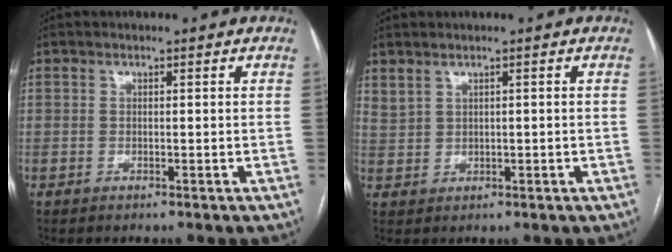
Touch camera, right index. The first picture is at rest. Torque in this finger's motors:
{"motor_torque": [-0.15, 0.27, 0.01, 0.00]}